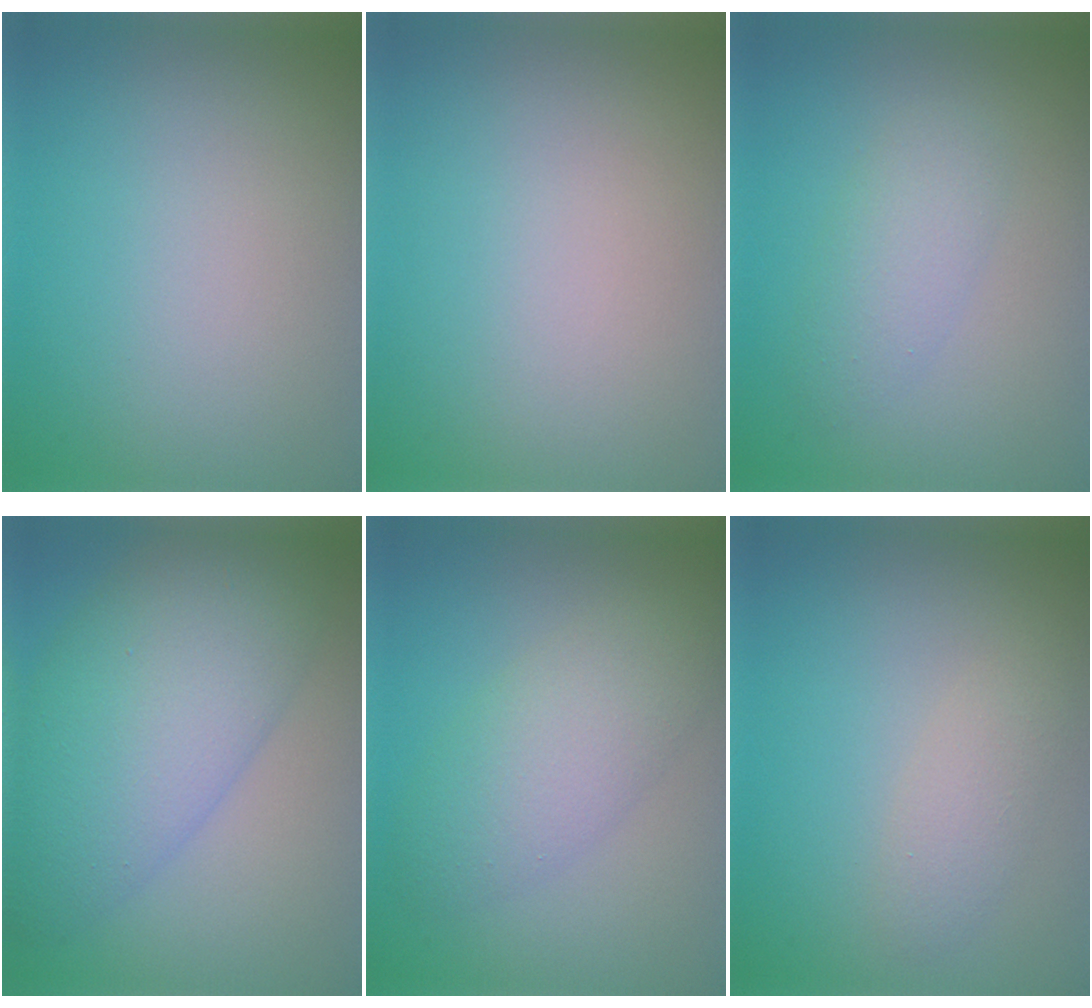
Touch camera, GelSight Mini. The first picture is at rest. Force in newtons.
{"total": 0.0}
{"total": 2.6, "press": 2.6, "slide": 0.1}
{"total": 9.5, "press": 9.5, "slide": 0.3}
{"total": 4.6, "press": 4.6, "slide": 0.2}
{"total": 1.8, "press": 1.8, "slide": 0.2}